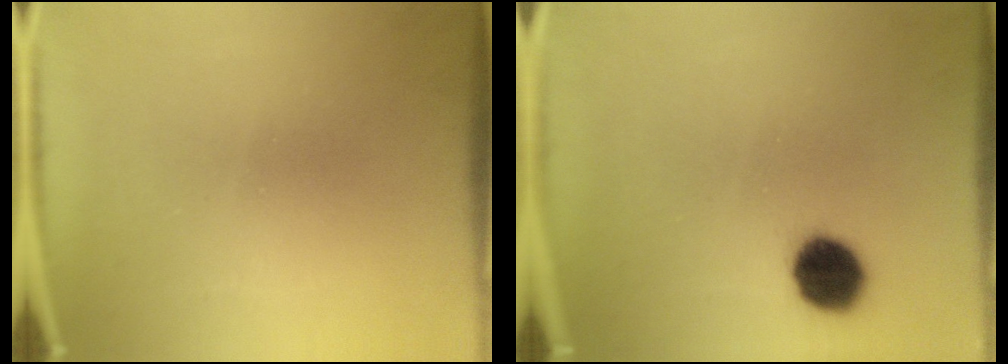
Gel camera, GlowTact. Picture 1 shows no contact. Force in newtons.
{"total": 8.6}